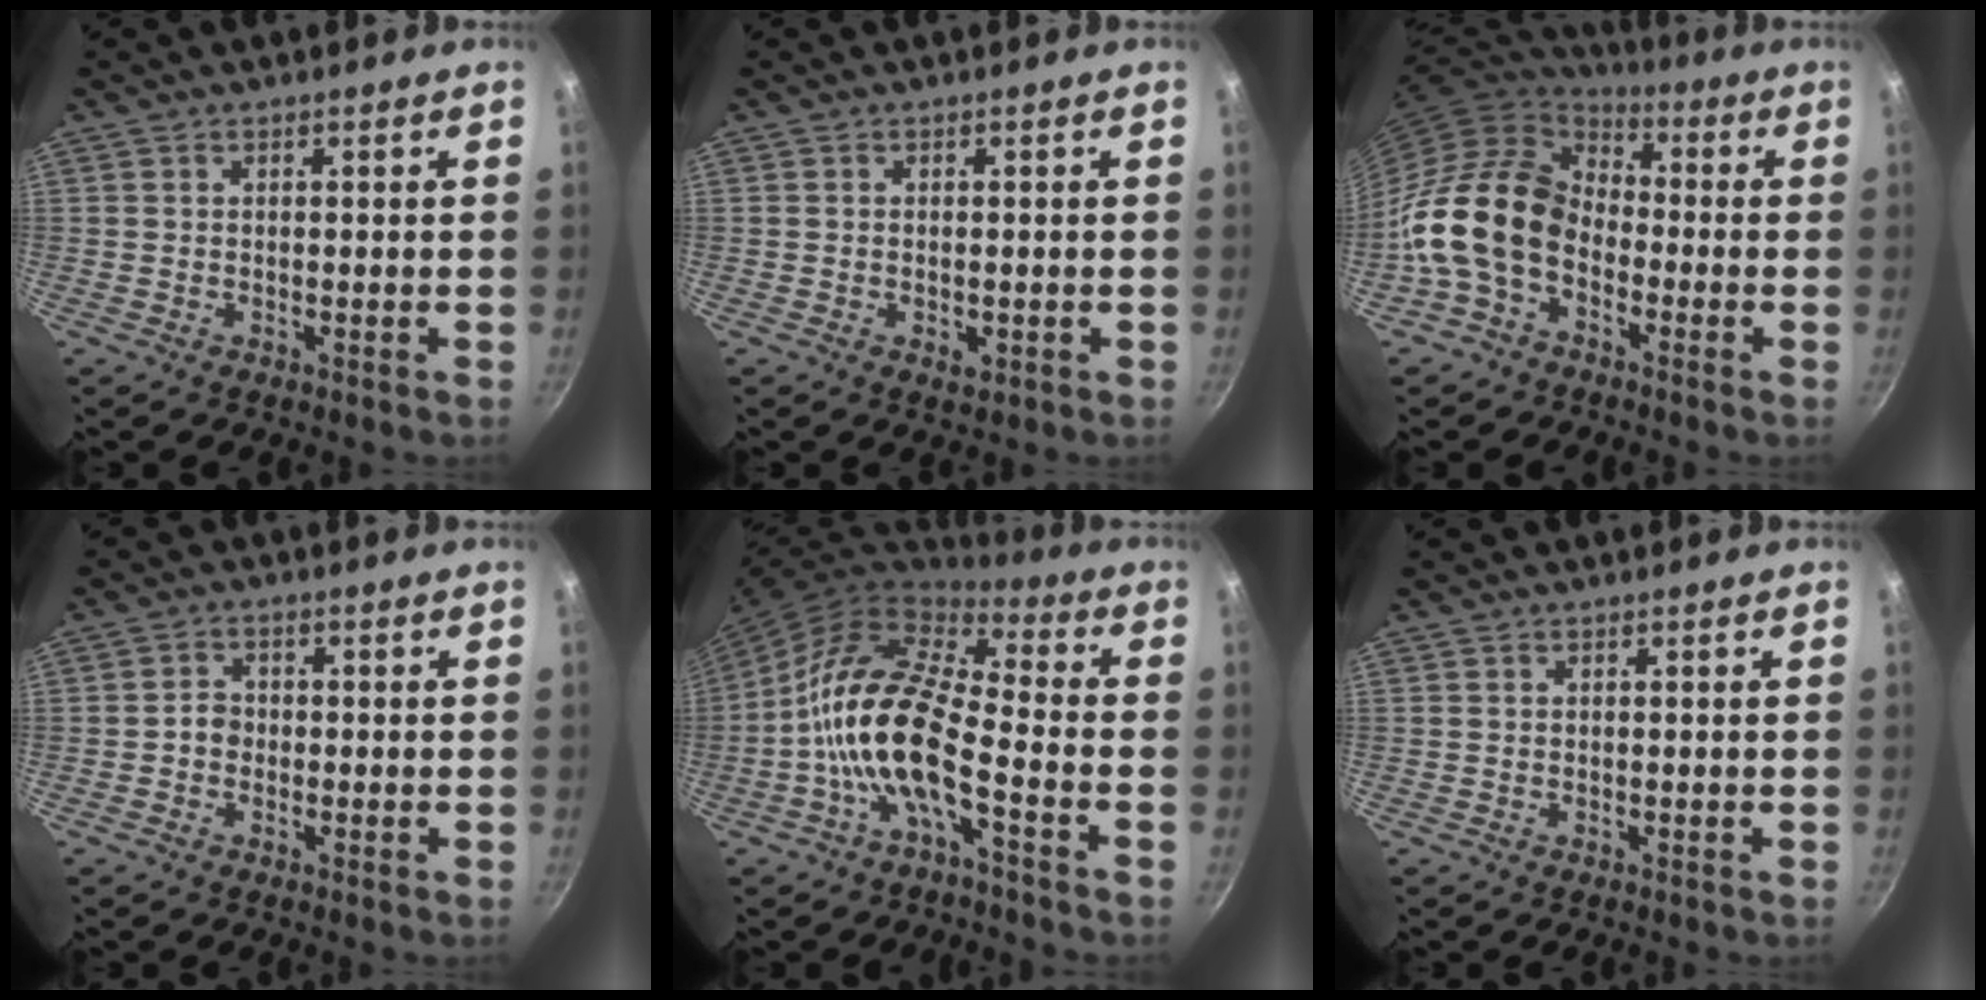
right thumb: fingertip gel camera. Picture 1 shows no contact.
{"total": 1.8, "force": [-0.5, 1.1, 1.4], "torque": [-0.022, -0.003, -0.007]}
{"total": 15.7, "force": [-4.4, 11.0, 10.4], "torque": [-0.167, 0.053, -0.110]}
{"total": 2.7, "force": [-0.7, 2.3, 1.2], "torque": [-0.006, 0.013, -0.014]}
{"total": 15.4, "force": [-4.9, 5.8, 13.4], "torque": [-0.251, 0.045, -0.111]}
{"total": 0.0}